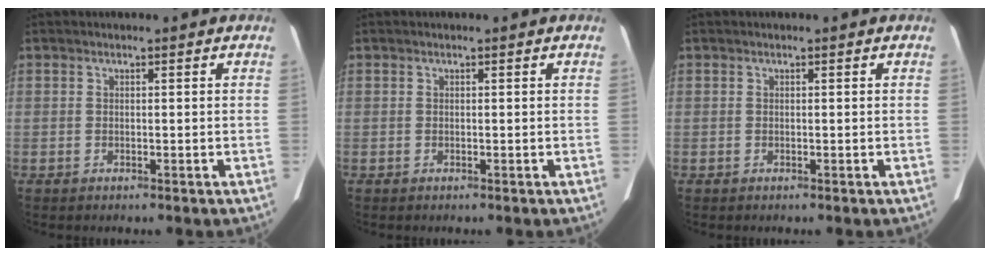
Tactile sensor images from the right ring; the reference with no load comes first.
{"total": 0.0}
{"total": 0.0}